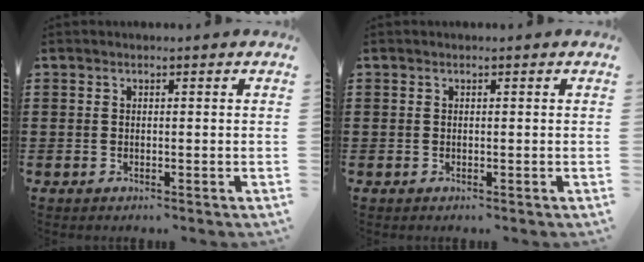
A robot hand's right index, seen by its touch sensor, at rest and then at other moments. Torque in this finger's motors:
{"motor_torque": [0.00, 0.00, 0.00, 0.00]}